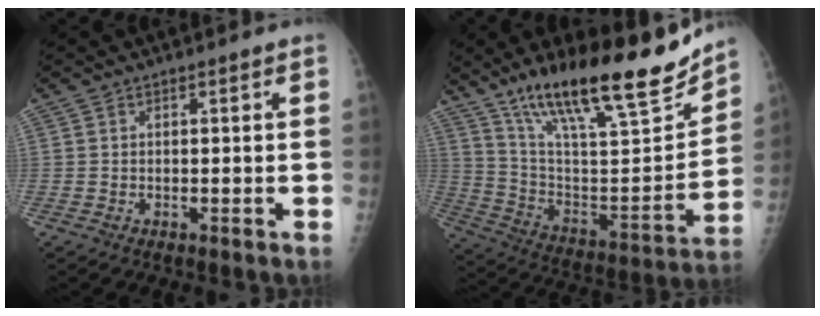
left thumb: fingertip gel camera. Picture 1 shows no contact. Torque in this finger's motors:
{"motor_torque": [0.76, 0.63, 1.41, -1.36, 0.17]}